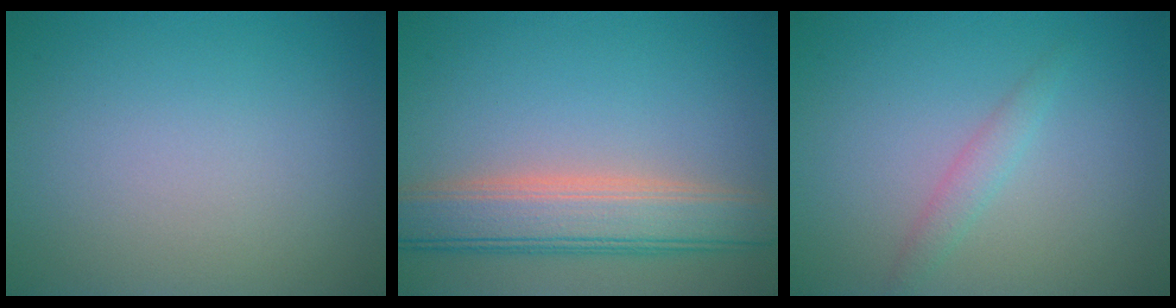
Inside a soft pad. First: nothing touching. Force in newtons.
{"total": 6.5, "press": 6.5, "slide": 0.6}
{"total": 1.4, "press": 1.4, "slide": 0.0}